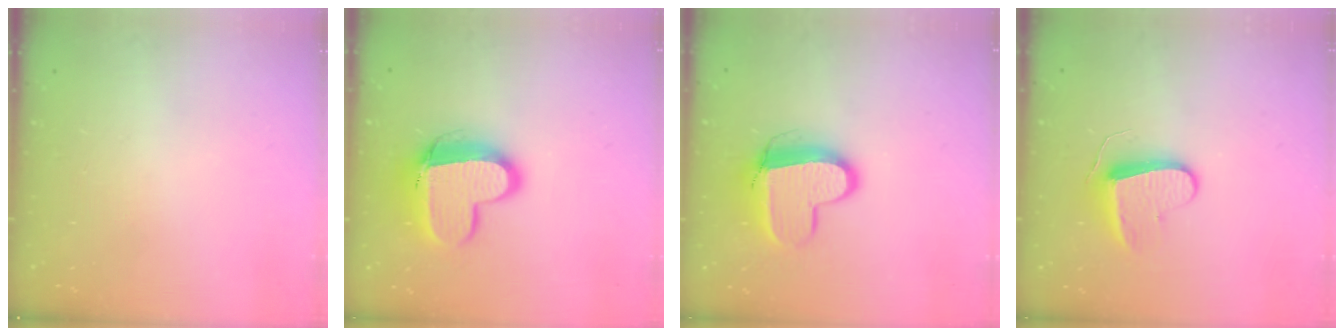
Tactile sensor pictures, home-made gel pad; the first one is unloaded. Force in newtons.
{"total": 13.5, "press": 13.5, "slide": 1.4}
{"total": 11.2, "press": 11.2, "slide": 0.9}
{"total": 8.7, "press": 8.7, "slide": 0.5}